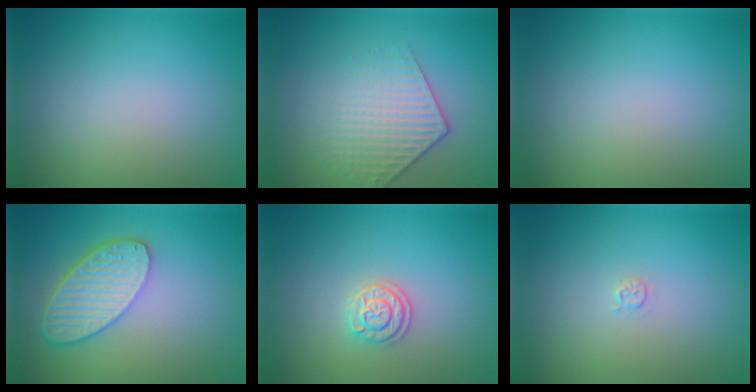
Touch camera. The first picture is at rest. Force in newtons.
{"total": 3.2, "press": 3.1, "slide": 0.9}
{"total": 0.0}
{"total": 5.9, "press": 4.5, "slide": 3.8}
{"total": 2.2, "press": 2.1, "slide": 0.9}
{"total": 0.7, "press": 0.7, "slide": 0.1}